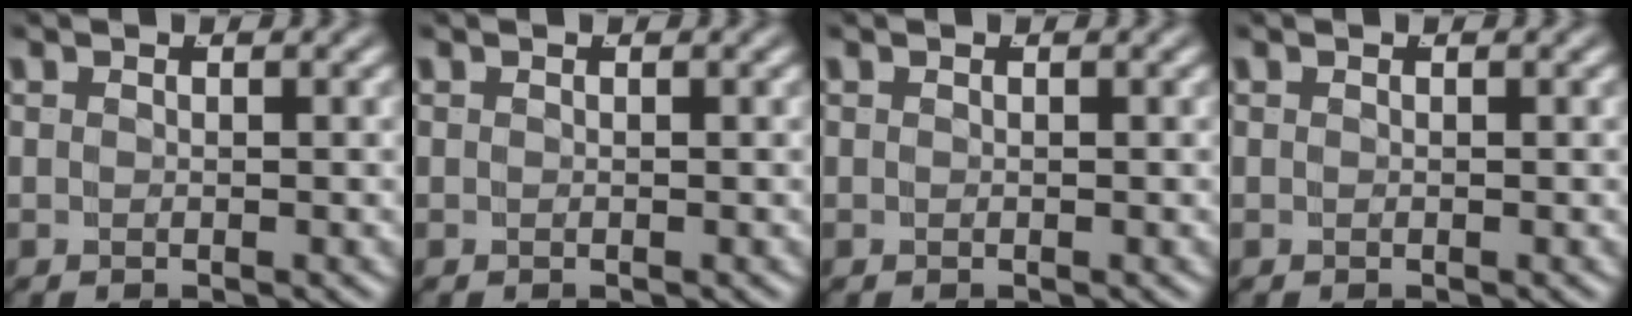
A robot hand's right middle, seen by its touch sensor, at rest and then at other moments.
{"total": 0.0}
{"total": 0.0}
{"total": 0.0}